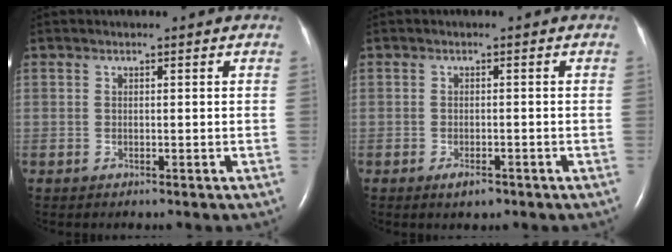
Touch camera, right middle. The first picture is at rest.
{"total": 2.0, "force": [-1.3, 0.7, 1.3], "torque": [-0.026, -0.001, -0.017]}